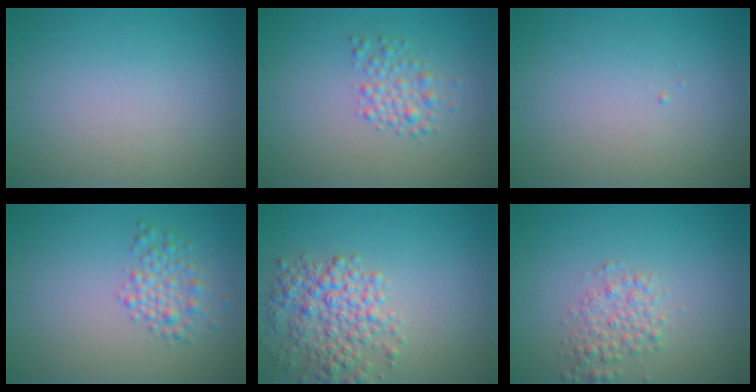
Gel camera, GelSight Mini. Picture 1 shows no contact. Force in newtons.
{"total": 2.2, "press": 2.2, "slide": 0.1}
{"total": 0.0}
{"total": 2.5, "press": 2.5, "slide": 0.0}
{"total": 4.8, "press": 4.8, "slide": 0.2}
{"total": 2.4, "press": 2.4, "slide": 0.1}